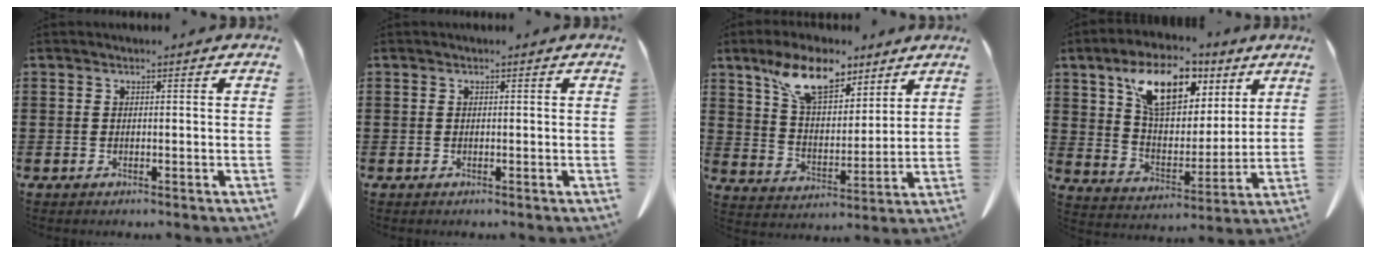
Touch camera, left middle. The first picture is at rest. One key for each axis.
{"total": 0.0}
{"total": 10.4, "fx": 7.4, "fy": 4.6, "fz": 5.6, "tx": -0.118, "ty": -0.015, "tz": 0.136}
{"total": 12.6, "fx": 6.8, "fy": 6.7, "fz": 8.2, "tx": -0.161, "ty": 0.001, "tz": 0.124}